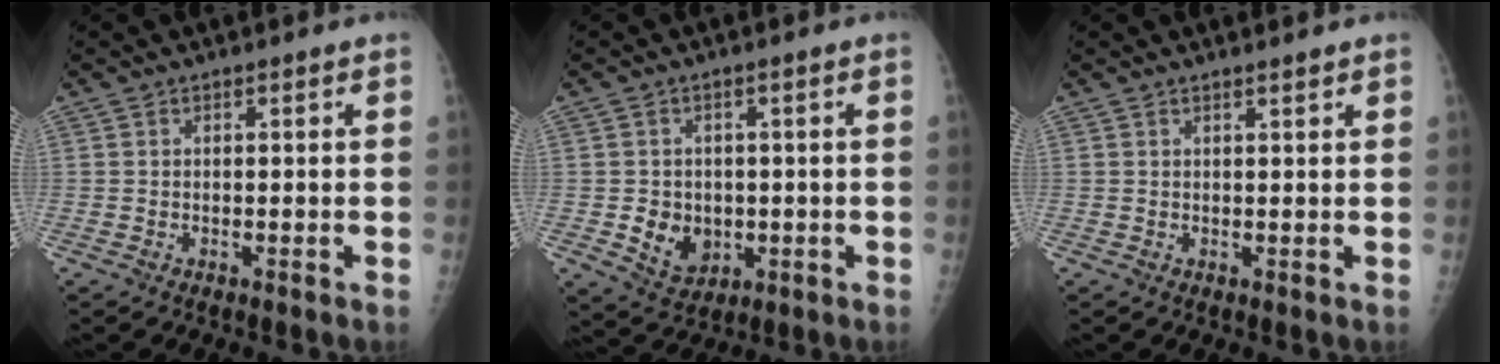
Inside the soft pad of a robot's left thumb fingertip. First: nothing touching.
{"total": 6.4, "force": [-0.9, 5.3, 3.5], "torque": [-0.032, -0.001, 0.002]}
{"total": 1.0, "force": [0.8, 0.0, 0.5], "torque": [-0.006, -0.007, 0.015]}